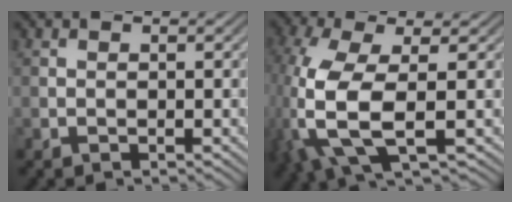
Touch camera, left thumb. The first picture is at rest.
{"total": 10.8, "force": [-1.1, 4.3, 9.8], "torque": [-0.237, -0.016, -0.025]}